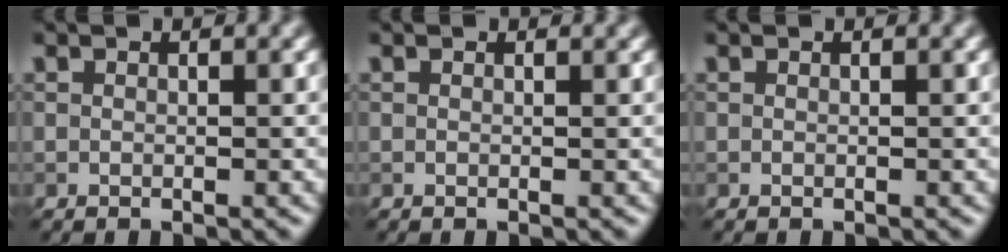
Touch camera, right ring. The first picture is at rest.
{"total": 0.6, "force": [0.6, 0.2, 0.1], "torque": [-0.005, -0.001, 0.010]}
{"total": 0.0}